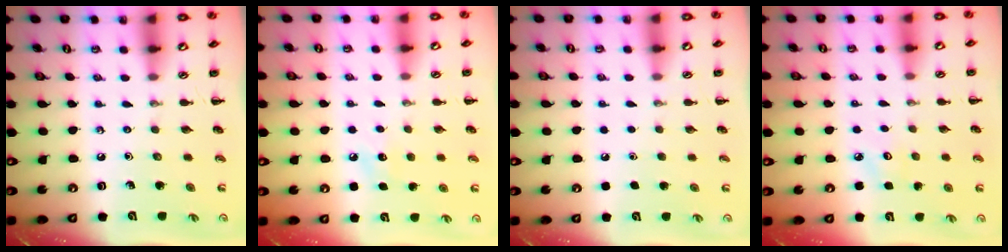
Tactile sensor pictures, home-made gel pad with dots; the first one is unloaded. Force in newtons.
{"total": 6.3, "press": 6.1, "slide": 1.7}
{"total": 1.7, "press": 1.7, "slide": 0.1}
{"total": 2.6, "press": 2.5, "slide": 0.7}